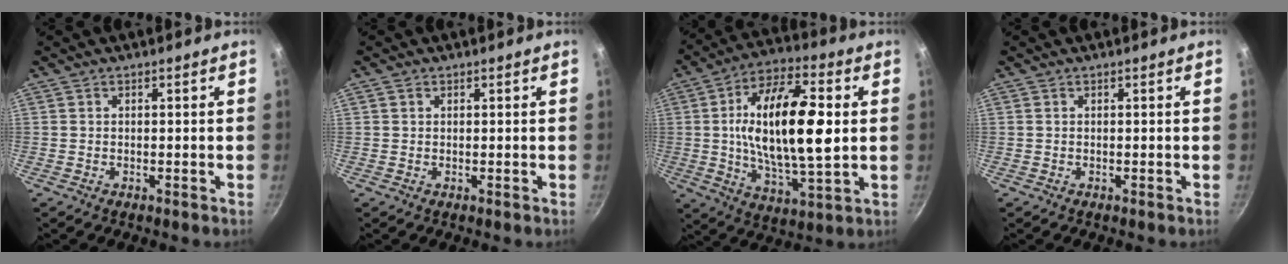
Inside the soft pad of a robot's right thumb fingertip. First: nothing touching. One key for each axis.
{"total": 0.8, "fx": 0.3, "fy": 0.7, "fz": 0.2, "tx": -0.002, "ty": 0.002, "tz": 0.004}
{"total": 21.1, "fx": 2.1, "fy": 8.6, "fz": 19.1, "tx": -0.328, "ty": 0.002, "tz": 0.030}
{"total": 0.0}